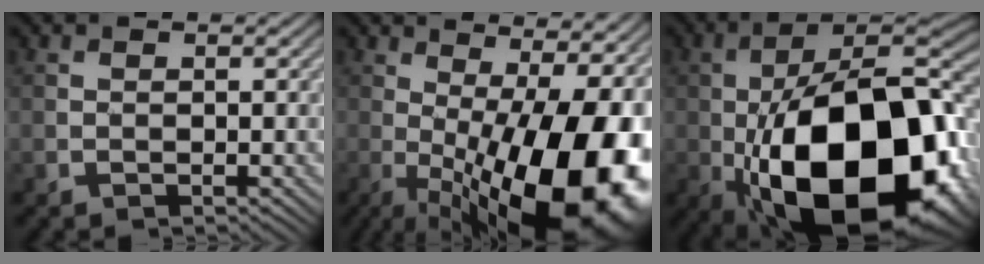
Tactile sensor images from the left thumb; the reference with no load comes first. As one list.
[{"total": 20.5, "force": [-2.9, 7.3, 19.0], "torque": [-0.241, -0.007, -0.045]}, {"total": 22.0, "force": [-5.7, 11.5, 17.8], "torque": [-0.307, -0.025, -0.079]}]